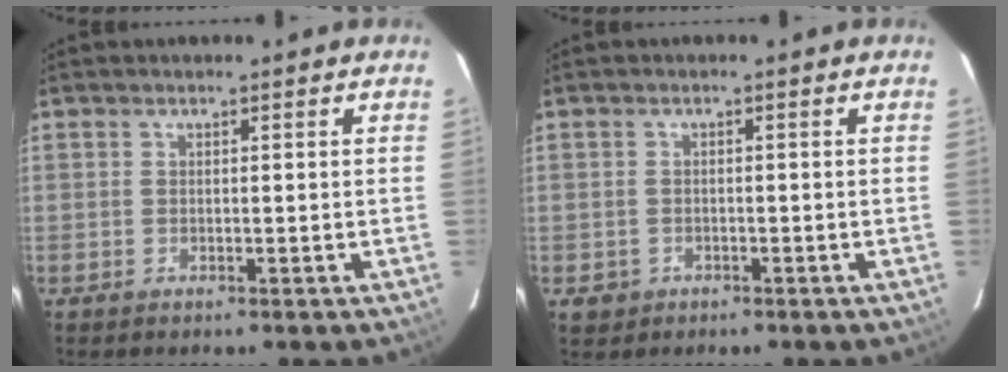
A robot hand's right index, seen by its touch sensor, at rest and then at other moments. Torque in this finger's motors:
{"motor_torque": [0.04, 0.06, -0.40, -0.18]}